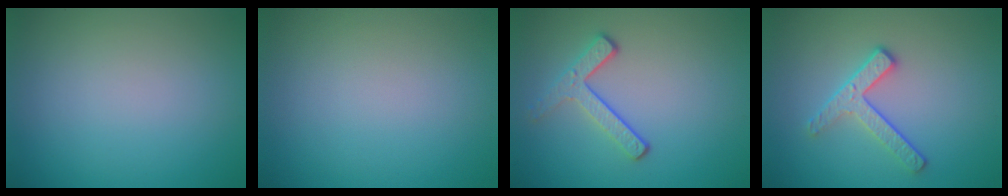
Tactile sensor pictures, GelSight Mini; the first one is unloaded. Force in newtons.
{"total": 0.0}
{"total": 2.9, "press": 2.3, "slide": 1.7}
{"total": 2.8, "press": 2.4, "slide": 1.4}